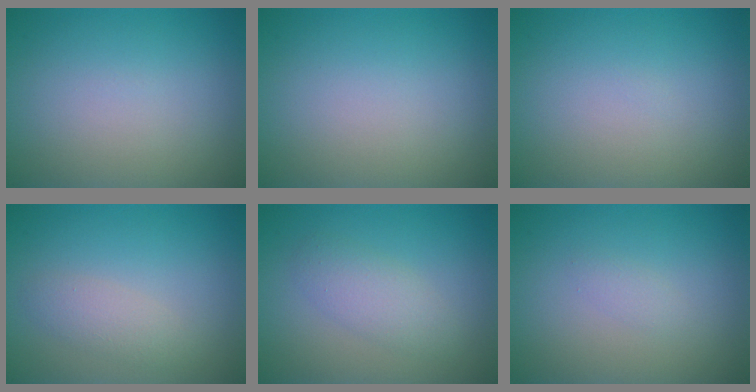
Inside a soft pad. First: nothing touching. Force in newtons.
{"total": 0.0}
{"total": 0.0}
{"total": 1.8, "press": 1.8, "slide": 0.2}
{"total": 2.5, "press": 2.5, "slide": 0.1}
{"total": 0.8, "press": 0.8, "slide": 0.1}